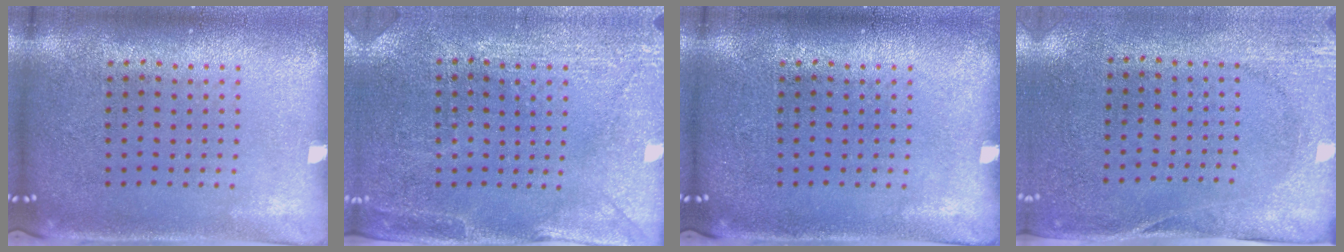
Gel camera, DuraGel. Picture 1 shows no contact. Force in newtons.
{"total": 2.9, "press": 2.8, "slide": 0.7}
{"total": 0.0}
{"total": 2.7, "press": 2.1, "slide": 1.7}